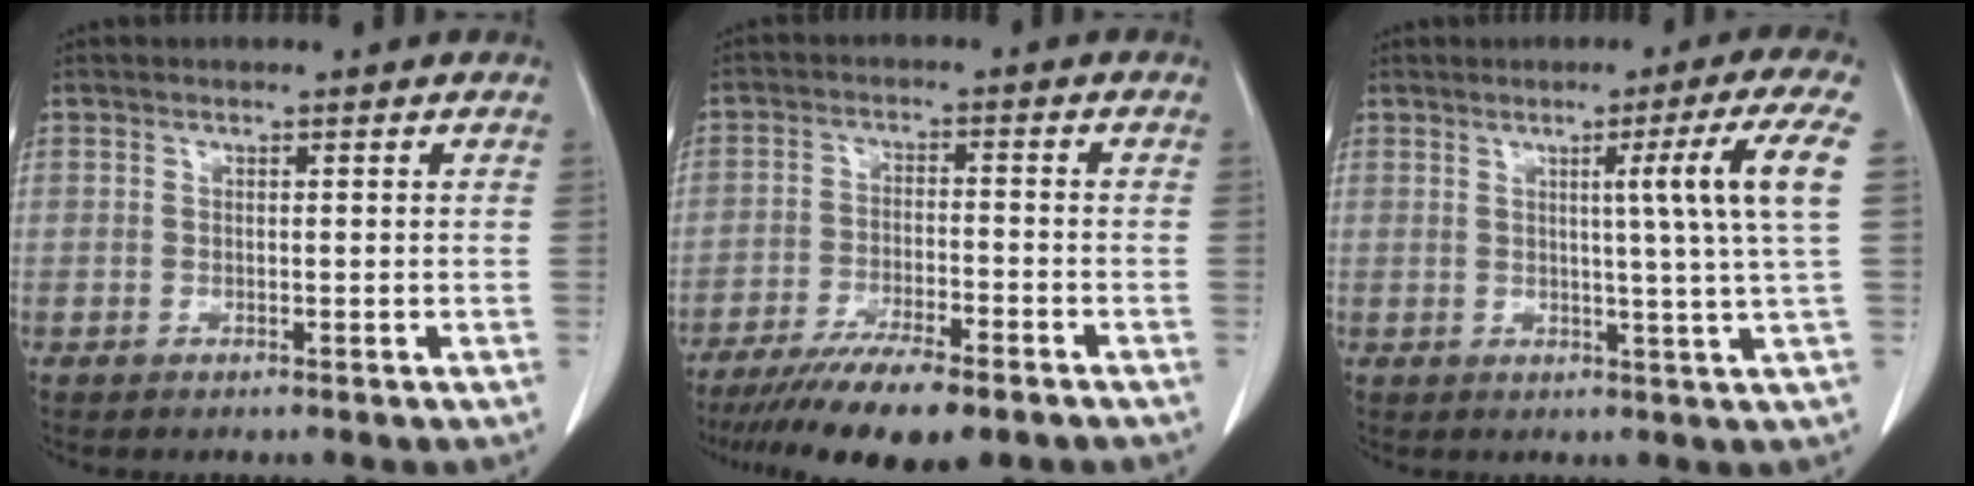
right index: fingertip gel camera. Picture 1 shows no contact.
{"total": 12.3, "force": [-9.5, 2.2, 7.6], "torque": [-0.121, -0.025, -0.151]}
{"total": 9.2, "force": [2.2, -2.7, 8.5], "torque": [-0.116, -0.005, 0.035]}